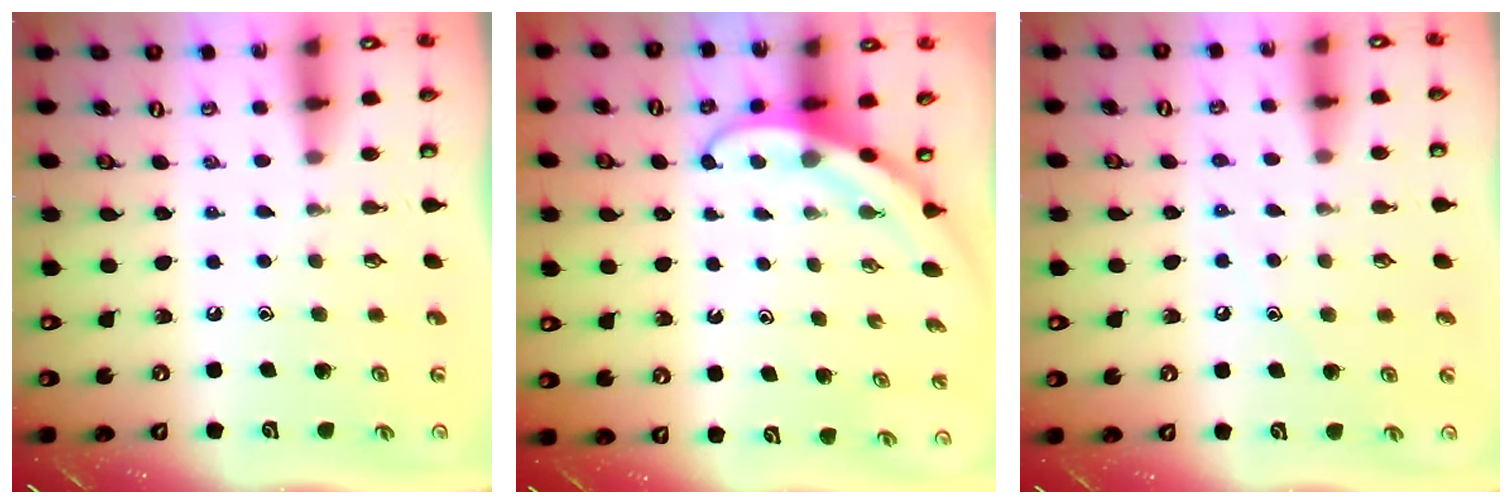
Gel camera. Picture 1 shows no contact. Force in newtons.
{"total": 3.5, "press": 3.5, "slide": 0.3}
{"total": 5.2, "press": 5.1, "slide": 0.6}